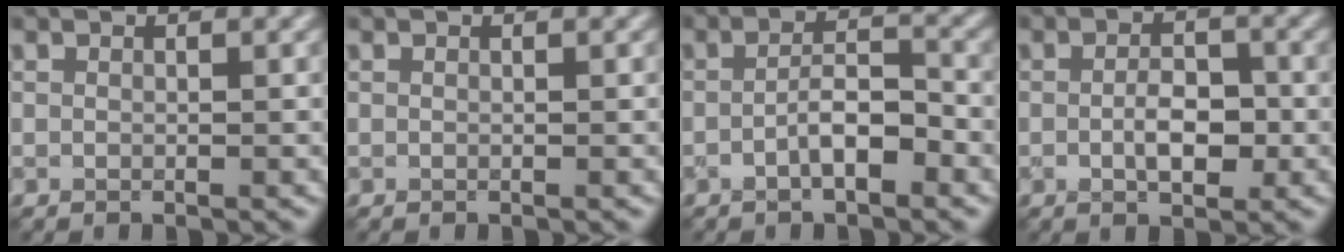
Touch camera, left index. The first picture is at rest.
{"total": 0.0}
{"total": 3.0, "force": [-1.3, 0.9, 2.6], "torque": [-0.048, 0.009, -0.026]}
{"total": 3.1, "force": [-0.5, 1.5, 2.7], "torque": [-0.050, 0.000, -0.007]}